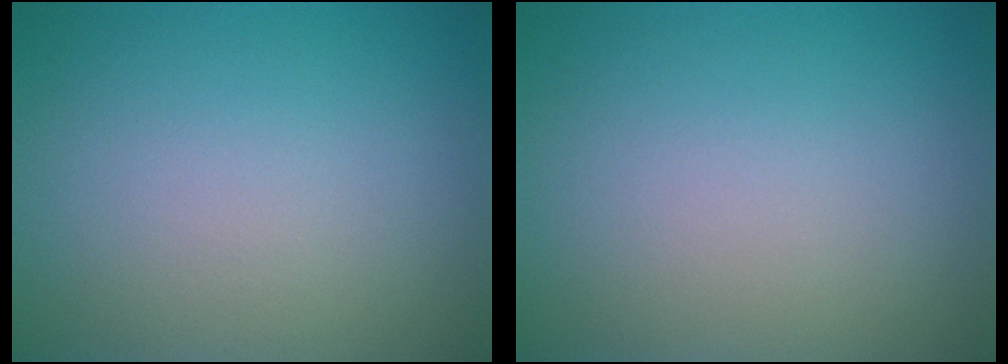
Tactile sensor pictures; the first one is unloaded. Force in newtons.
{"total": 0.0}